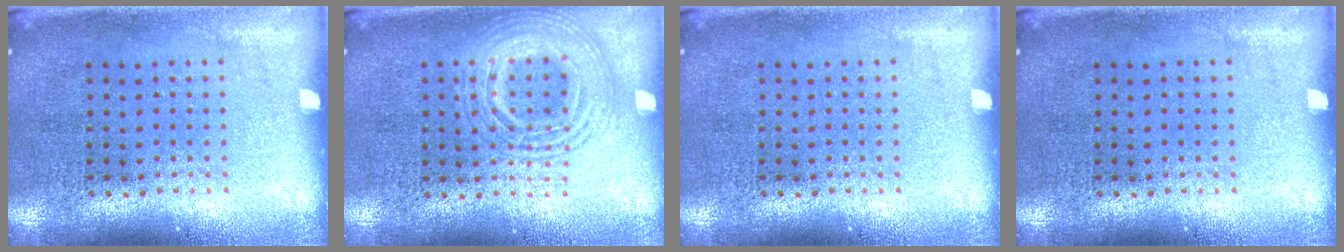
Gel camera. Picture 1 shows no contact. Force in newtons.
{"total": 2.6, "press": 2.6, "slide": 0.2}
{"total": 0.0}
{"total": 0.0}